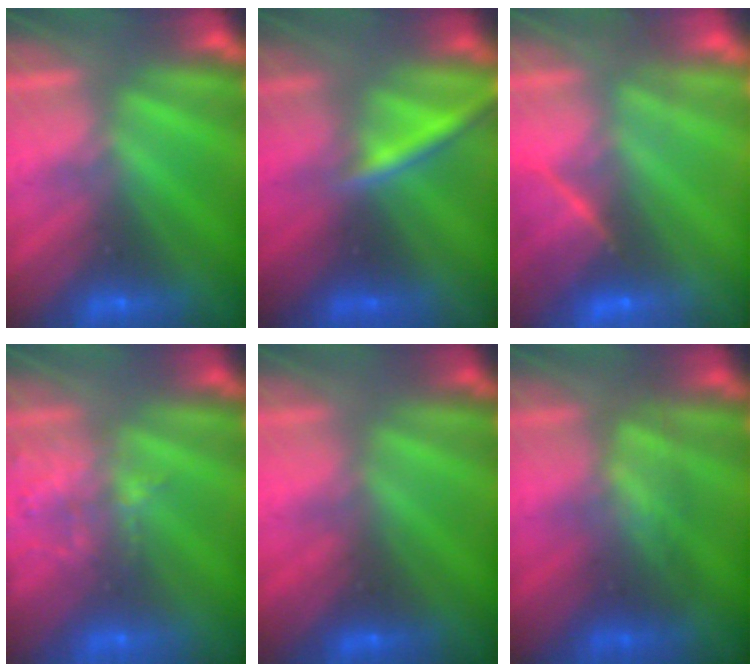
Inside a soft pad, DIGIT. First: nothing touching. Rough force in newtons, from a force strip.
{"total": 2.3}
{"total": 7.7}
{"total": 2.0}
{"total": 4.9}
{"total": 3.3}